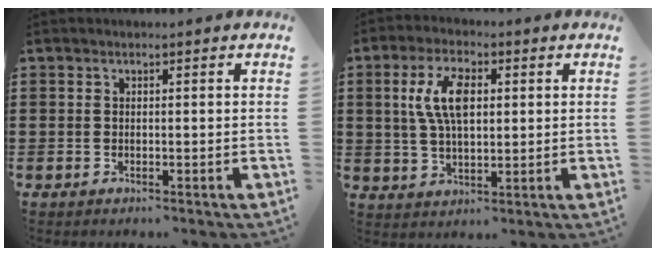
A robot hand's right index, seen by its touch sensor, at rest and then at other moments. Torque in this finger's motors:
{"motor_torque": [0.76, -0.37, 0.40, 0.21]}